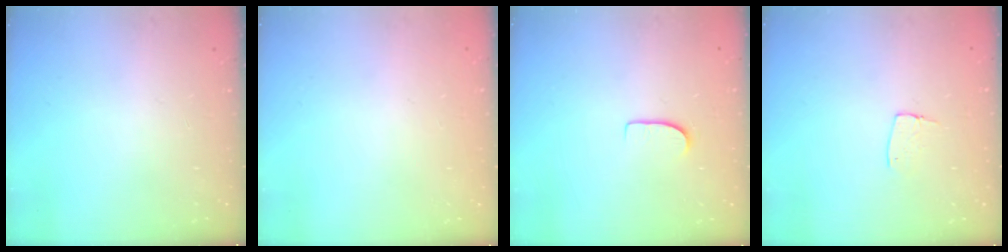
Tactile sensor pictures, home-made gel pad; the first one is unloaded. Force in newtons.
{"total": 0.0}
{"total": 6.1, "press": 6.1, "slide": 0.5}
{"total": 5.5, "press": 5.5, "slide": 0.4}